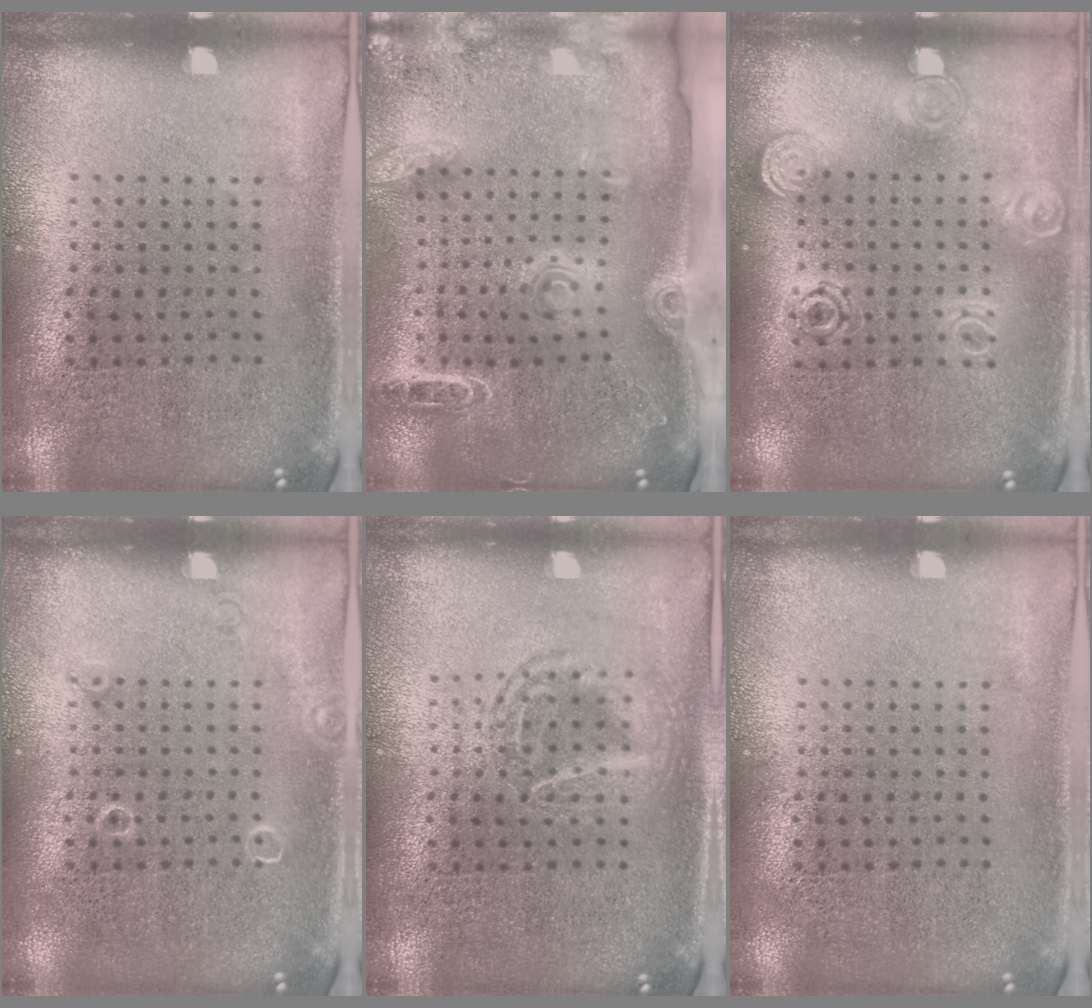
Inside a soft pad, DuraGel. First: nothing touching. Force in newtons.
{"total": 2.0, "press": 1.8, "slide": 0.7}
{"total": 1.4, "press": 1.2, "slide": 0.7}
{"total": 0.7, "press": 0.7, "slide": 0.1}
{"total": 1.2, "press": 1.2, "slide": 0.1}
{"total": 0.0}